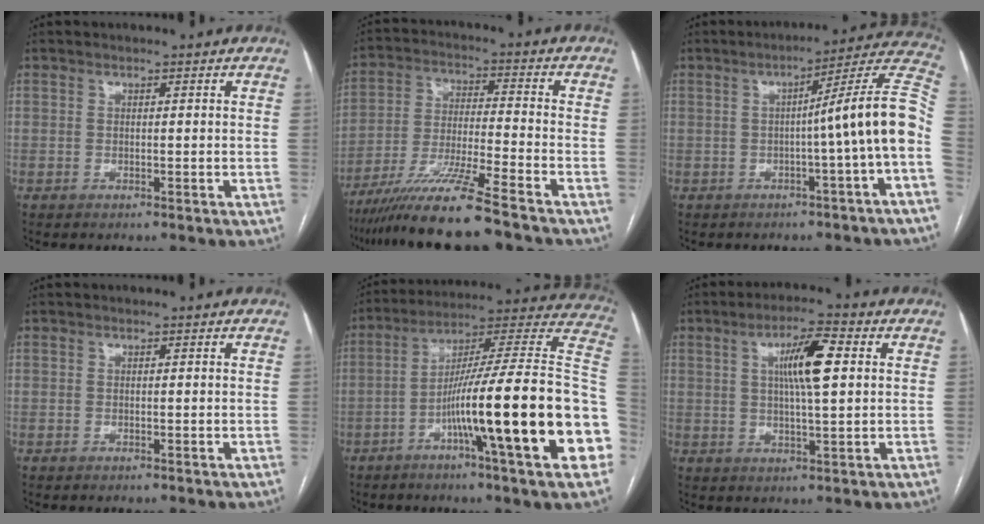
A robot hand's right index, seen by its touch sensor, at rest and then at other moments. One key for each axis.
{"total": 13.0, "fx": -10.4, "fy": -1.1, "fz": 7.7, "tx": -0.138, "ty": -0.026, "tz": -0.182}
{"total": 12.3, "fx": -1.8, "fy": -2.0, "fz": 12.0, "tx": -0.144, "ty": 0.030, "tz": -0.034}
{"total": 0.0}
{"total": 27.6, "fx": -7.2, "fy": 0.5, "fz": 26.7, "tx": -0.303, "ty": 0.001, "tz": -0.124}
{"total": 8.2, "fx": 2.0, "fy": 1.0, "fz": 7.9, "tx": -0.142, "ty": 0.010, "tz": 0.034}